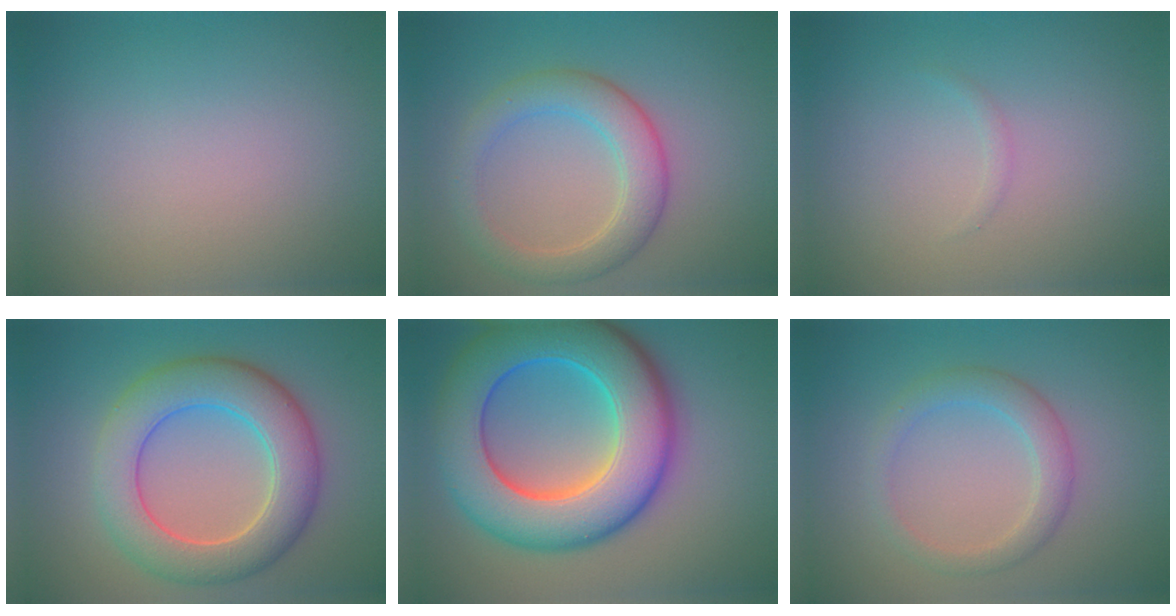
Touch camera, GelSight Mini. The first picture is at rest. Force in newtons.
{"total": 4.5, "press": 4.5, "slide": 0.3}
{"total": 0.5, "press": 0.5, "slide": 0.0}
{"total": 7.7, "press": 7.6, "slide": 0.5}
{"total": 12.7, "press": 12.7, "slide": 0.2}
{"total": 2.8, "press": 2.8, "slide": 0.1}